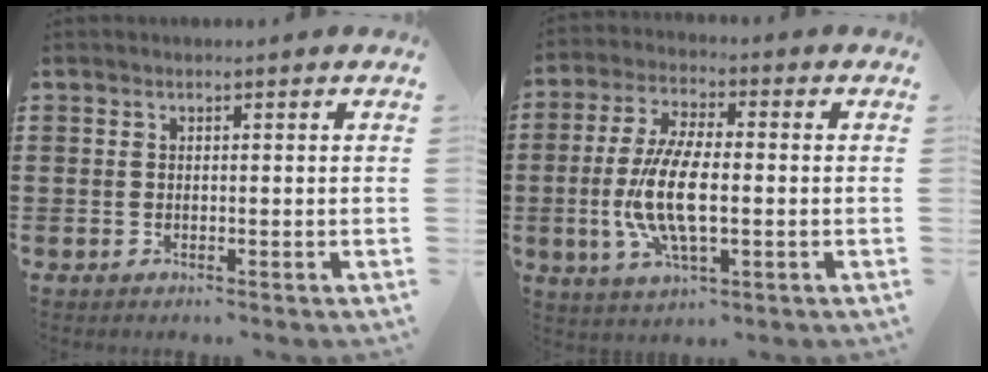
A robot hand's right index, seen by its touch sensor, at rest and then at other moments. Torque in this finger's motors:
{"motor_torque": [2.14, 0.00, 1.05, 0.21]}